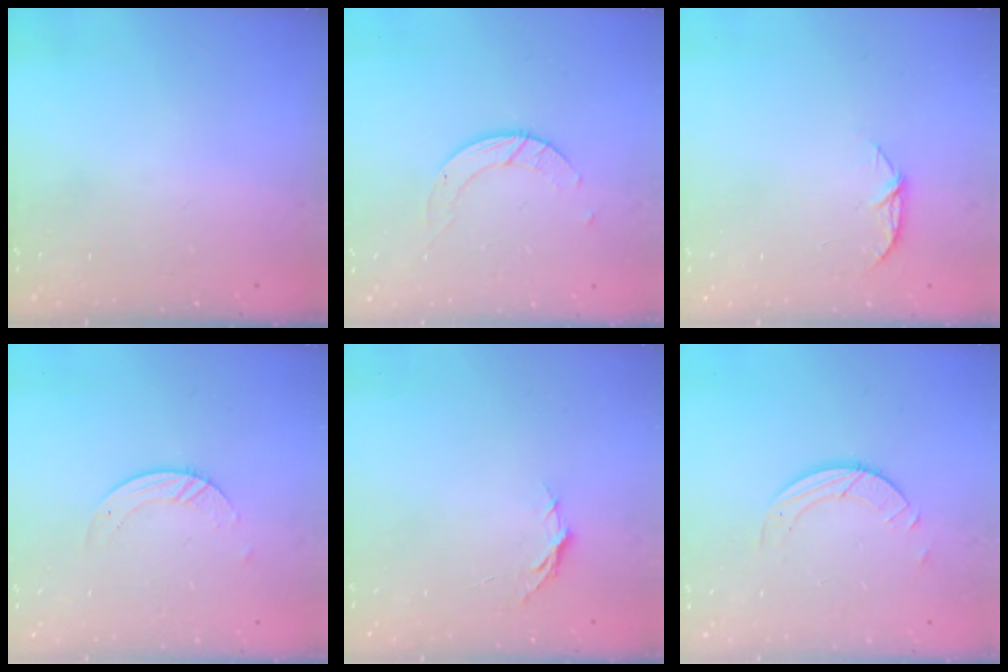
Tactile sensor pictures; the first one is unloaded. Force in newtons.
{"total": 3.0, "press": 3.0, "slide": 0.3}
{"total": 5.8, "press": 5.7, "slide": 0.6}
{"total": 3.1, "press": 3.1, "slide": 0.2}
{"total": 3.7, "press": 3.6, "slide": 0.4}
{"total": 4.0, "press": 4.0, "slide": 0.4}